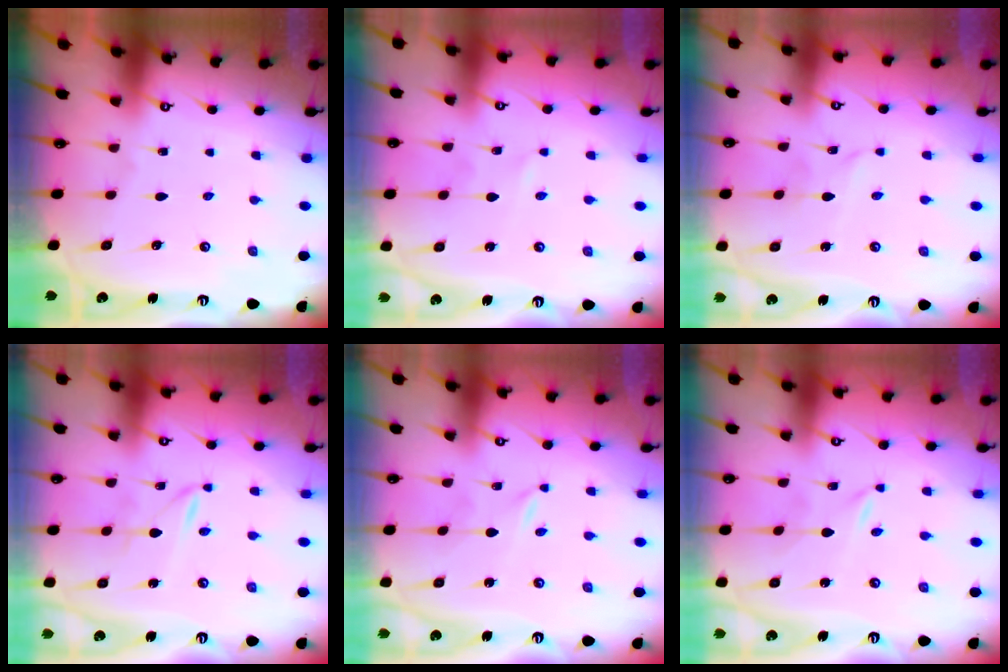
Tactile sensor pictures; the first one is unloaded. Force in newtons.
{"total": 0.6, "press": 0.6, "slide": 0.1}
{"total": 2.3, "press": 2.3, "slide": 0.1}
{"total": 1.9, "press": 1.9, "slide": 0.2}
{"total": 0.0}
{"total": 0.0}